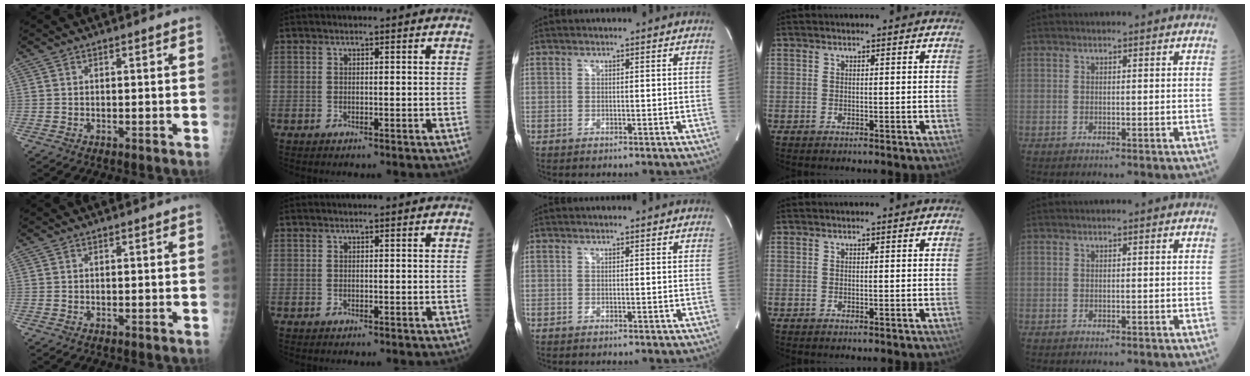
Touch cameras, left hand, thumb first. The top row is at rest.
{}